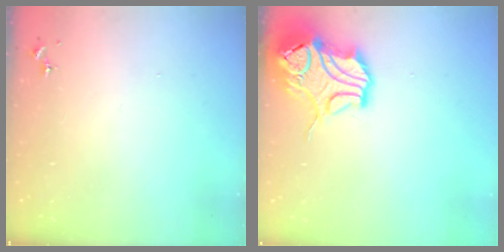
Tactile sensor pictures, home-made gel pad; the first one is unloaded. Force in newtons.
{"total": 15.7, "press": 15.6, "slide": 2.3}